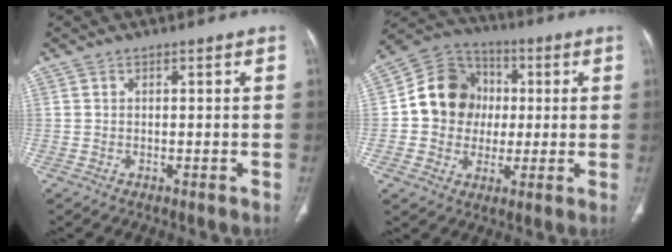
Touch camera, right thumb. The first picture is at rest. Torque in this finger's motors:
{"motor_torque": [1.25, 1.51, 0.81, -0.69, 0.08]}